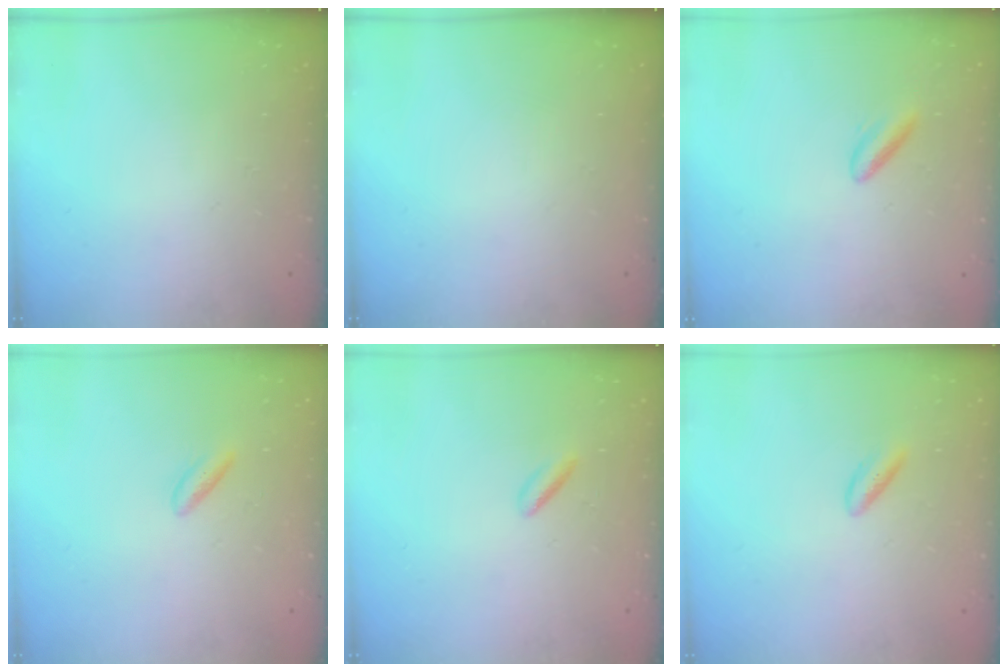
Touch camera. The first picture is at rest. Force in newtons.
{"total": 0.0}
{"total": 3.8, "press": 3.6, "slide": 1.3}
{"total": 2.0, "press": 1.7, "slide": 1.2}
{"total": 2.8, "press": 2.6, "slide": 0.9}
{"total": 2.8, "press": 2.5, "slide": 1.2}